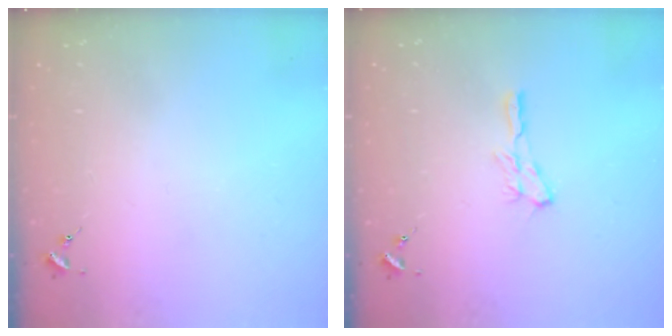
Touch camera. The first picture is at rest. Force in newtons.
{"total": 6.7, "press": 6.6, "slide": 0.4}